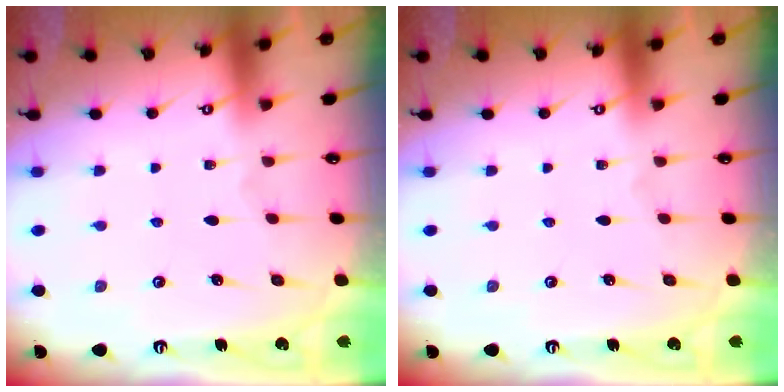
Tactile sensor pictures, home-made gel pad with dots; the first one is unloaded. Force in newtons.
{"total": 0.0}